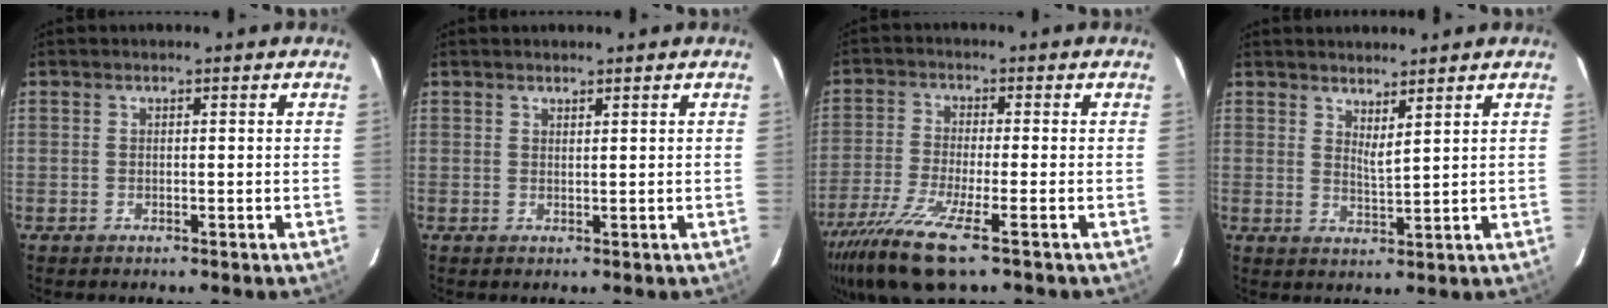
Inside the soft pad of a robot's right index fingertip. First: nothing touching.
{"total": 1.1, "force": [1.0, 0.0, 0.4], "torque": [-0.009, -0.003, 0.015]}
{"total": 12.0, "force": [-7.7, 1.7, 9.1], "torque": [-0.202, -0.044, -0.149]}
{"total": 3.6, "force": [3.0, 0.0, 2.0], "torque": [-0.034, -0.004, 0.047]}